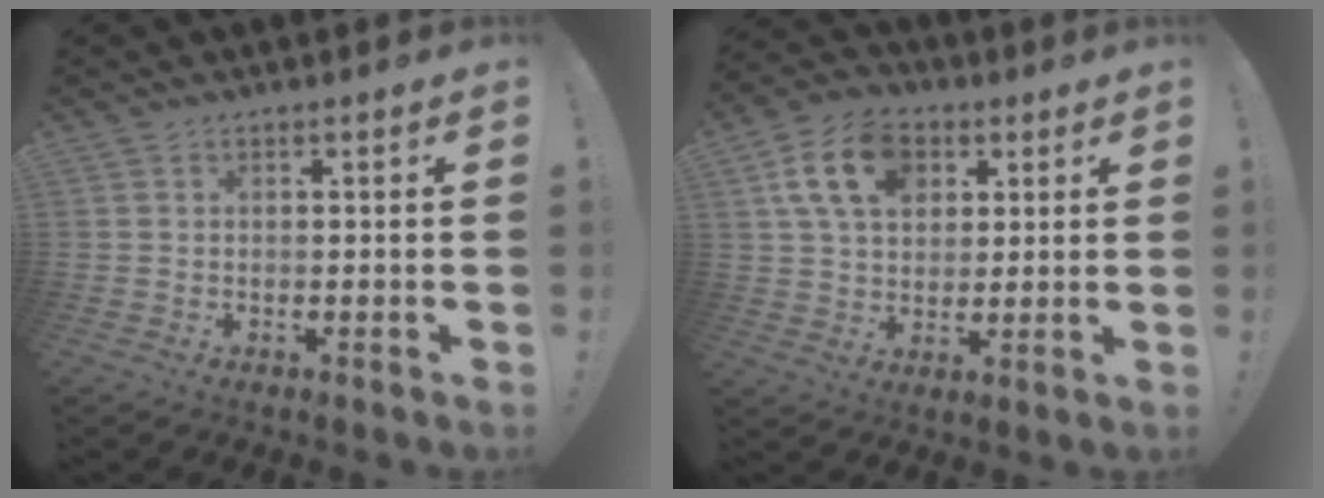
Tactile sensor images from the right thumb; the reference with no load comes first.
{"total": 15.2, "force": [5.7, 10.8, 9.0], "torque": [-0.148, -0.009, 0.111]}